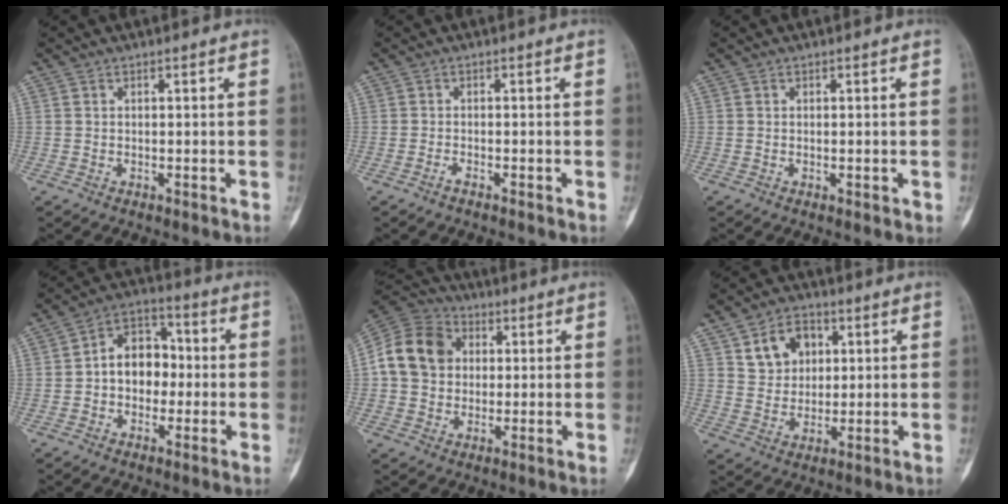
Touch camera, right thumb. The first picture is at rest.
{"total": 0.8, "force": [-0.8, 0.0, 0.3], "torque": [-0.015, 0.004, -0.017]}
{"total": 1.2, "force": [-0.3, 0.3, 1.1], "torque": [-0.013, -0.003, -0.003]}
{"total": 10.0, "force": [-0.4, 7.5, 6.7], "torque": [-0.067, 0.033, -0.020]}
{"total": 13.5, "force": [1.7, 11.2, 7.2], "torque": [-0.124, 0.020, 0.022]}
{"total": 8.4, "force": [3.2, 6.5, 4.2], "torque": [-0.034, -0.010, 0.056]}